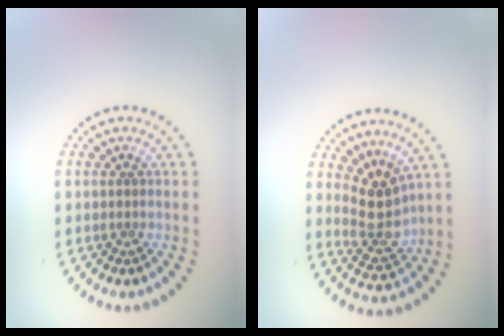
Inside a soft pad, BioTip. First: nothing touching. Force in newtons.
{"total": 3.7, "press": 3.2, "slide": 1.8}